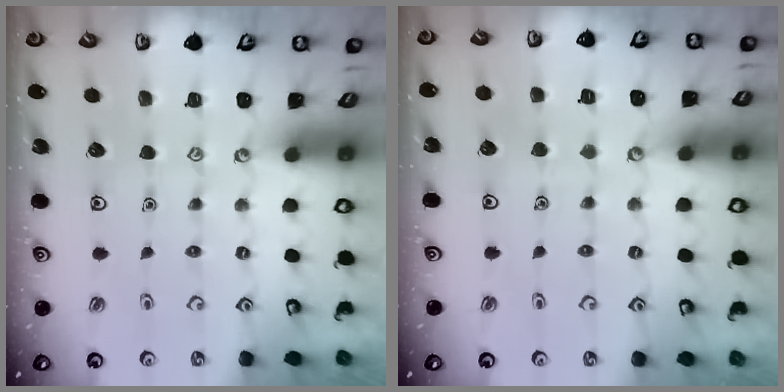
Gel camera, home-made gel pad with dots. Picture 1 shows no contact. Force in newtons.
{"total": 2.5, "press": 2.5, "slide": 0.3}